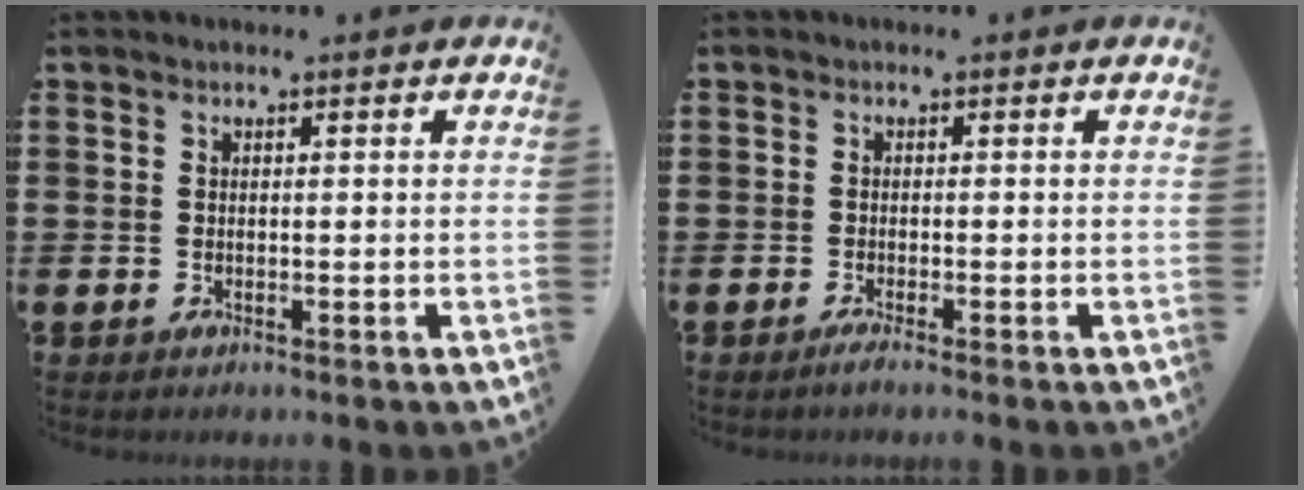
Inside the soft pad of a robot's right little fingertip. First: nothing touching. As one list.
[{"total": 0.9, "force": [-0.6, 0.0, 0.6], "torque": [-0.009, -0.003, -0.011]}]